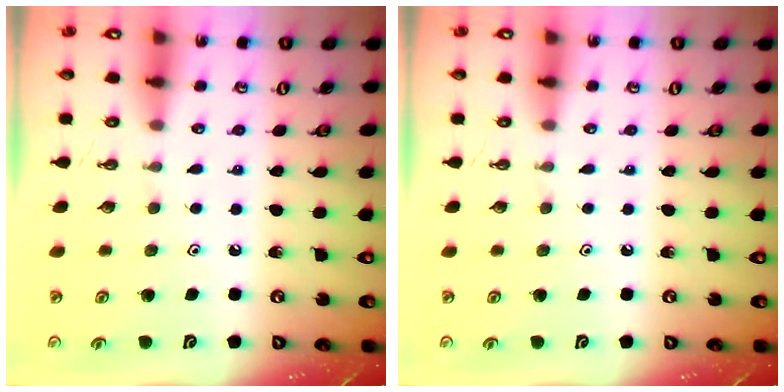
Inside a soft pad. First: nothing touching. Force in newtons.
{"total": 0.0}